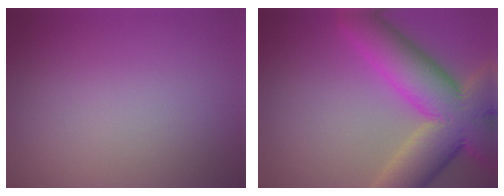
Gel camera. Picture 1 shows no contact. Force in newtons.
{"total": 11.6, "press": 11.6, "slide": 1.0}